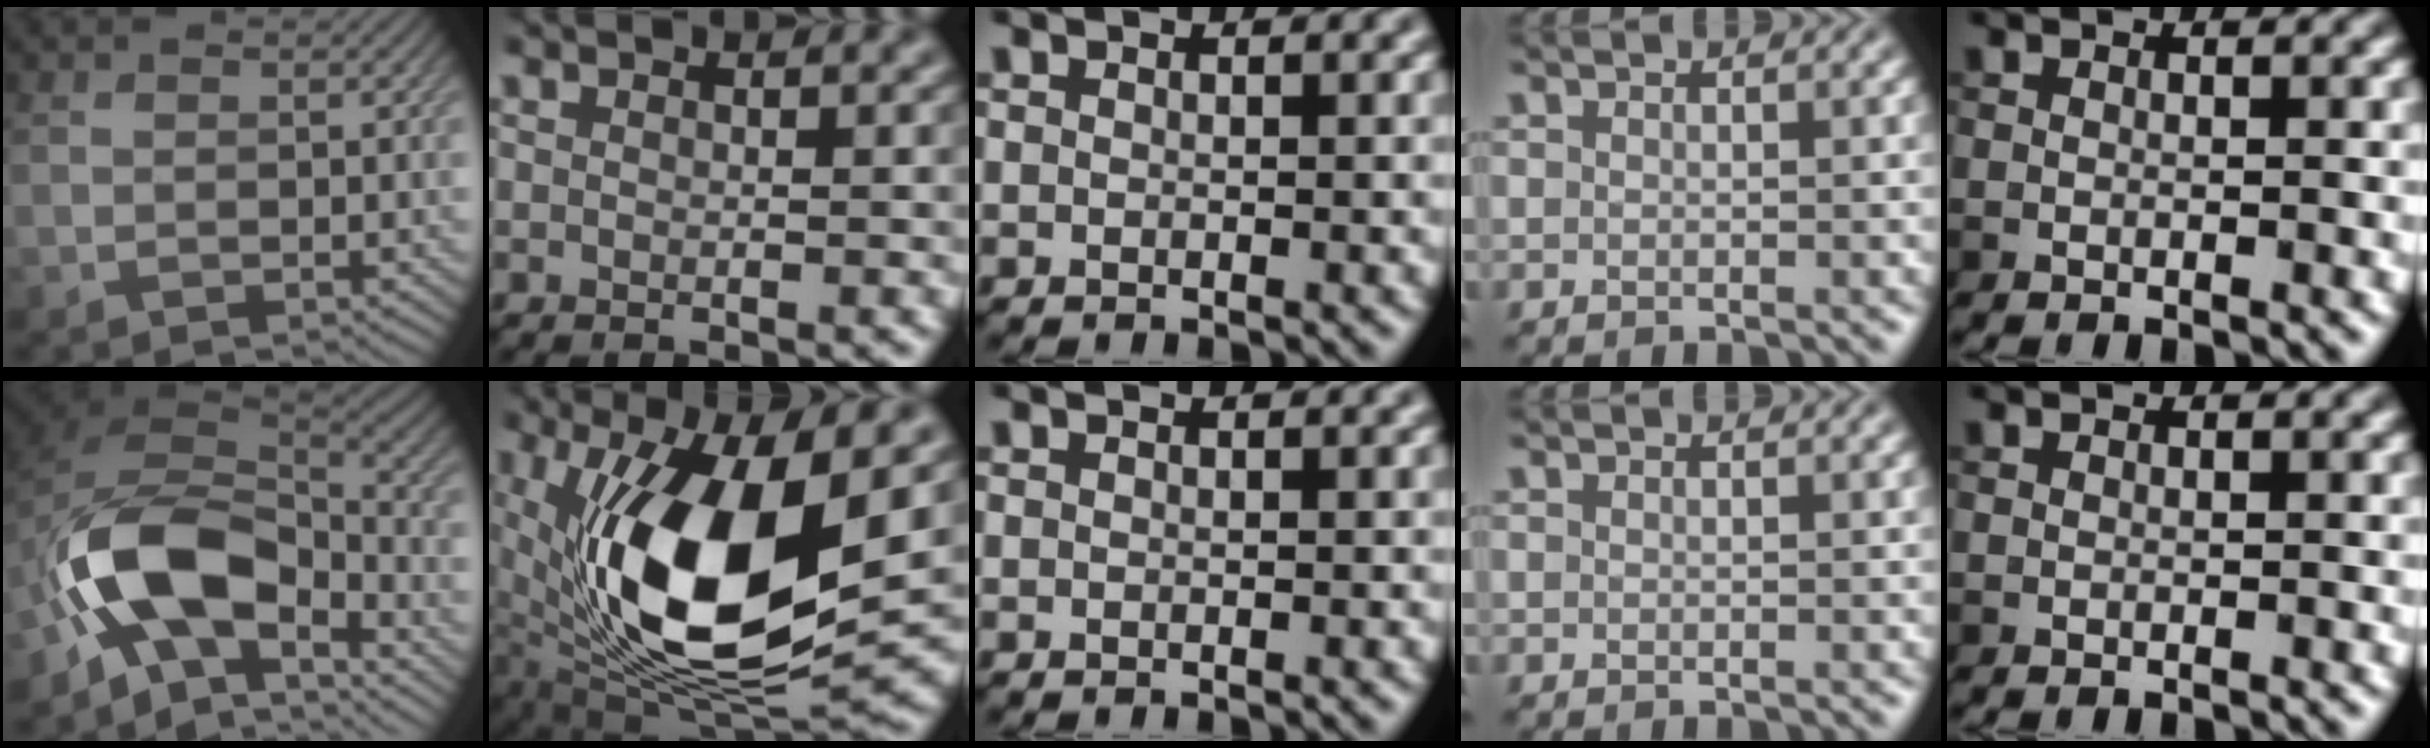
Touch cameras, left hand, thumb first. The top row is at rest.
{"thumb": {"total": 13.5, "force": [-6.1, 7.5, 9.5], "torque": [-0.177, -0.019, -0.127]}, "index": {"total": 14.7, "force": [1.0, 6.6, 13.1], "torque": [-0.250, -0.018, 0.021]}}